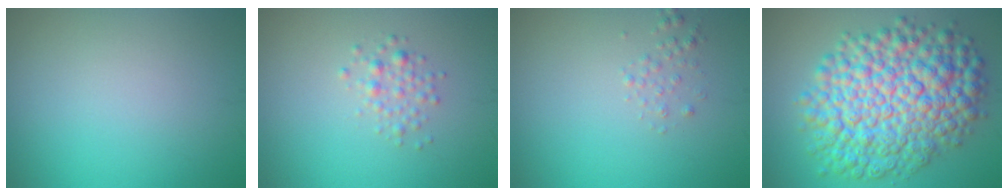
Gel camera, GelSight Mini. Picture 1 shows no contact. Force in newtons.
{"total": 1.5, "press": 1.5, "slide": 0.0}
{"total": 0.9, "press": 0.9, "slide": 0.1}
{"total": 11.5, "press": 11.5, "slide": 0.2}